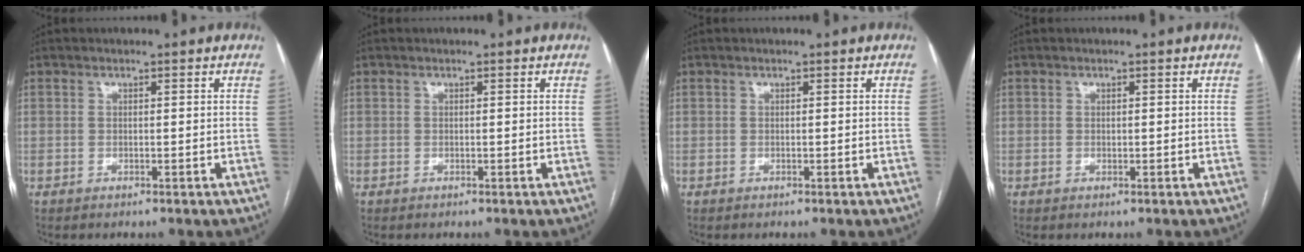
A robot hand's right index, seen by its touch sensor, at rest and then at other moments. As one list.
[{"total": 0.0}, {"total": 0.0}, {"total": 0.0}]